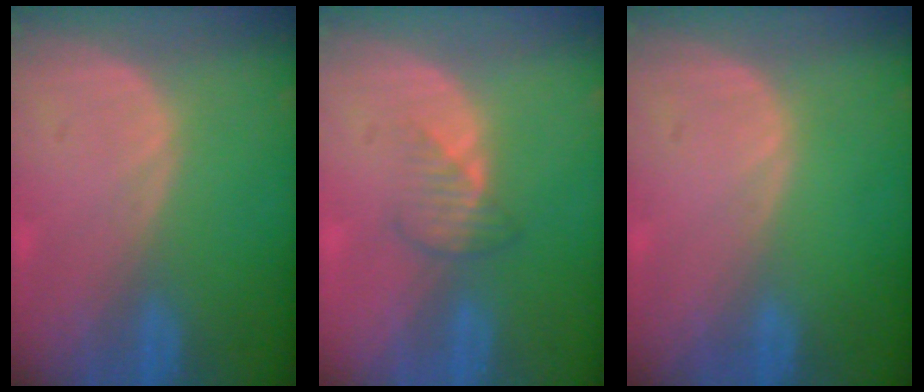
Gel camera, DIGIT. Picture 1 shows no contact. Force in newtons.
{"total": 2.5, "press": 2.5, "slide": 0.4}
{"total": 0.0}